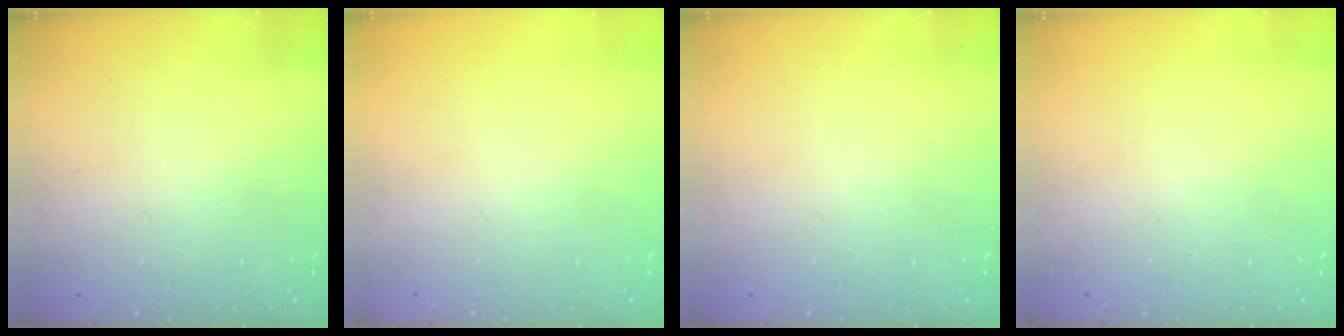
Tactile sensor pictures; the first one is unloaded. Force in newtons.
{"total": 0.0}
{"total": 0.0}
{"total": 0.0}